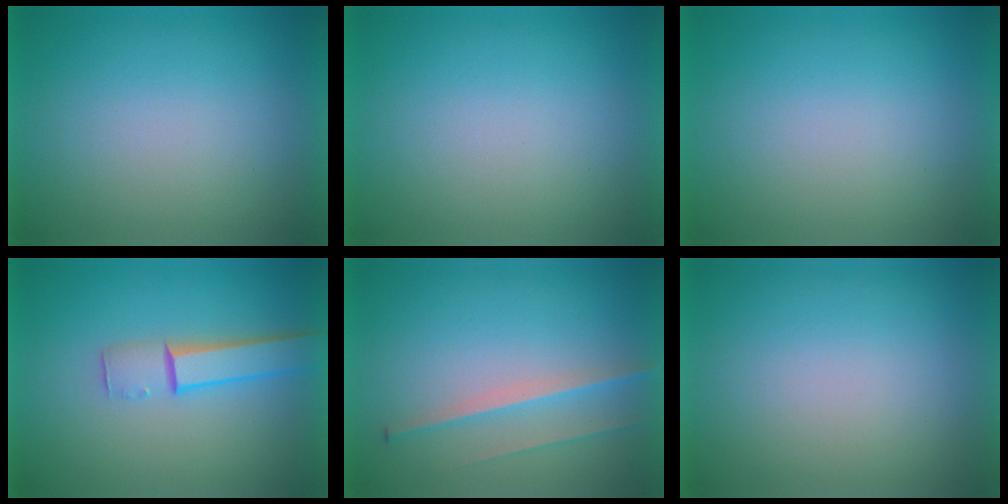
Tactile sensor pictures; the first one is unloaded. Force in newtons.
{"total": 1.3}
{"total": 0.0}
{"total": 4.5}
{"total": 2.7}
{"total": 1.0}